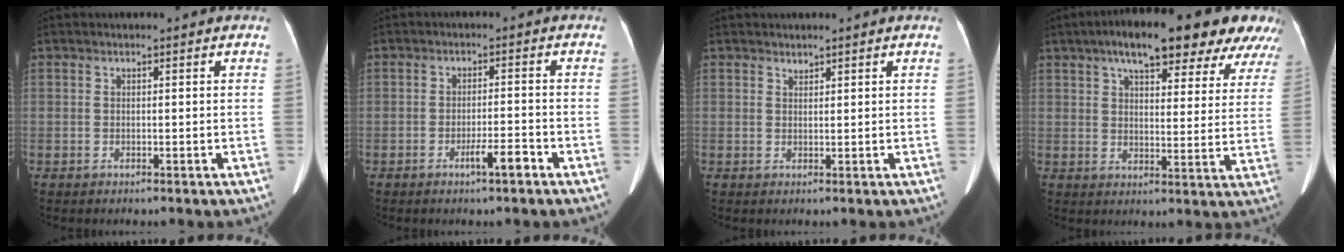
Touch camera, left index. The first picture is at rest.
{"total": 3.6, "force": [-2.3, 0.2, 2.8], "torque": [-0.048, -0.002, -0.038]}
{"total": 0.8, "force": [0.7, 0.2, 0.1], "torque": [-0.005, 0.000, 0.014]}
{"total": 21.9, "force": [16.1, 6.3, 13.4], "torque": [-0.179, 0.043, 0.198]}